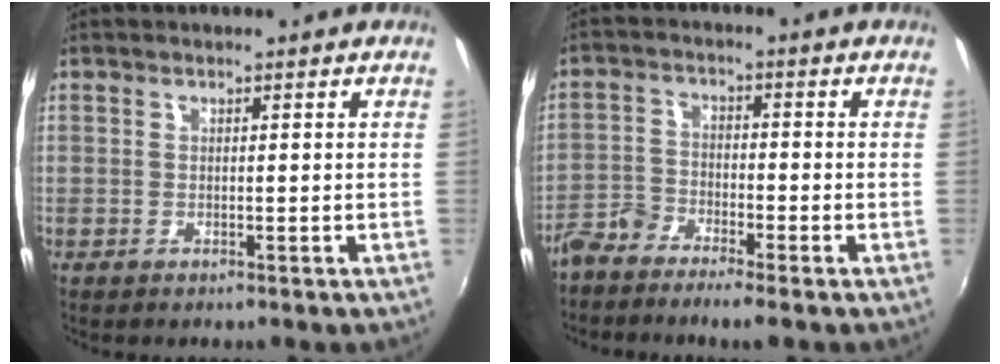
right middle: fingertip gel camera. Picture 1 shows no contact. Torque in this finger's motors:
{"motor_torque": [-0.17, -0.51, 0.01, 0.00]}